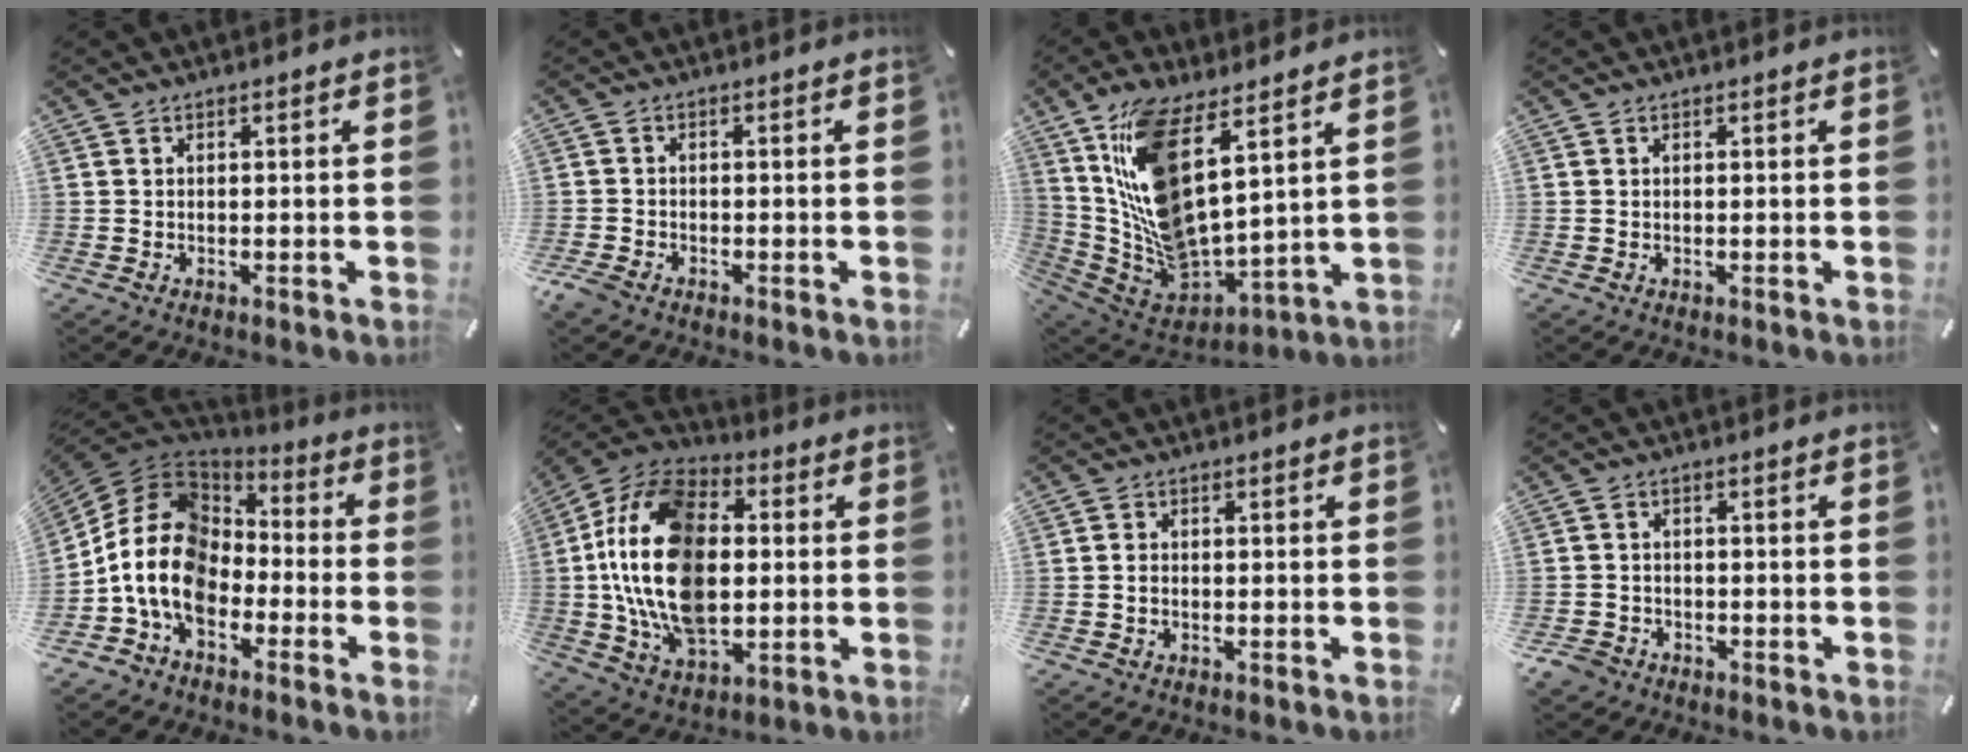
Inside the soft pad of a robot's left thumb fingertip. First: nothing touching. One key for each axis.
{"total": 2.4, "fx": -1.9, "fy": 1.2, "fz": 0.8, "tx": -0.033, "ty": 0.001, "tz": -0.042}
{"total": 14.0, "fx": 6.9, "fy": 5.8, "fz": 10.6, "tx": -0.222, "ty": -0.069, "tz": 0.125}
{"total": 0.0}
{"total": 15.9, "fx": -4.4, "fy": 12.0, "fz": 9.5, "tx": -0.225, "ty": 0.020, "tz": -0.087}
{"total": 23.3, "fx": 0.4, "fy": 15.8, "fz": 17.1, "tx": -0.354, "ty": 0.001, "tz": 0.007}
{"total": 1.4, "fx": -0.3, "fy": 1.1, "fz": 0.8, "tx": -0.018, "ty": 0.003, "tz": -0.006}
{"total": 3.3, "fx": -2.2, "fy": 2.4, "fz": 0.7, "tx": -0.025, "ty": 0.008, "tz": -0.049}